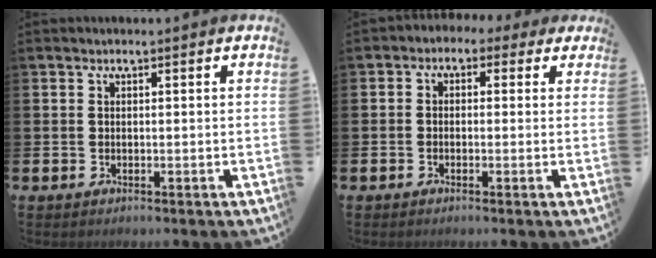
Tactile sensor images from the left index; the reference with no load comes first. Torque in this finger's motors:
{"motor_torque": [1.52, -0.60, 0.88, 0.05]}